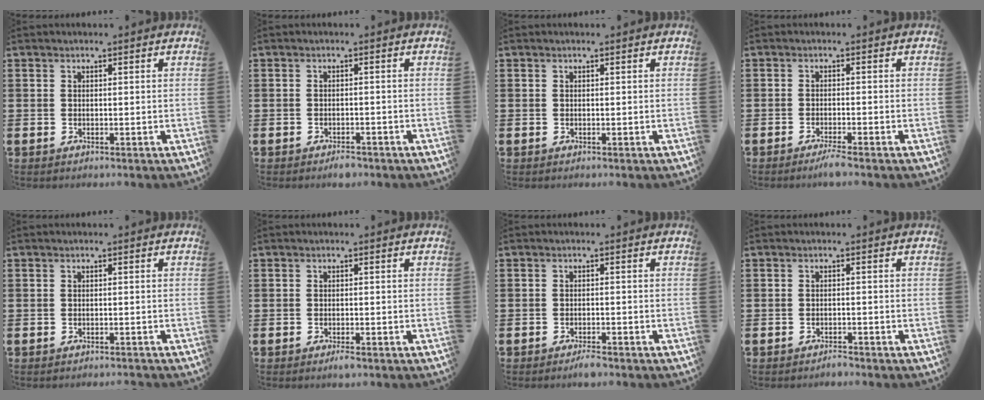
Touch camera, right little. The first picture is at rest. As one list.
[{"total": 1.2, "force": [-1.1, 0.3, 0.3], "torque": [-0.009, 0.000, -0.023]}, {"total": 0.0}, {"total": 1.8, "force": [-1.4, 0.0, 1.1], "torque": [-0.017, 0.002, -0.026]}, {"total": 0.6, "force": [-0.6, -0.1, 0.0], "torque": [0.000, -0.002, -0.012]}, {"total": 0.9, "force": [-0.6, 0.3, 0.6], "torque": [-0.005, -0.004, -0.014]}, {"total": 1.4, "force": [-1.3, 0.2, 0.5], "torque": [-0.012, 0.002, -0.026]}, {"total": 1.1, "force": [-1.1, 0.0, 0.0], "torque": [-0.004, 0.002, -0.022]}]